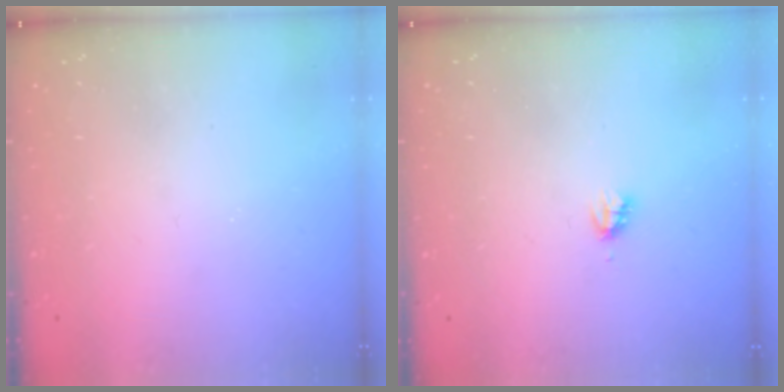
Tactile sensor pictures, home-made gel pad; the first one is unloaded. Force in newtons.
{"total": 2.2, "press": 2.2, "slide": 0.3}